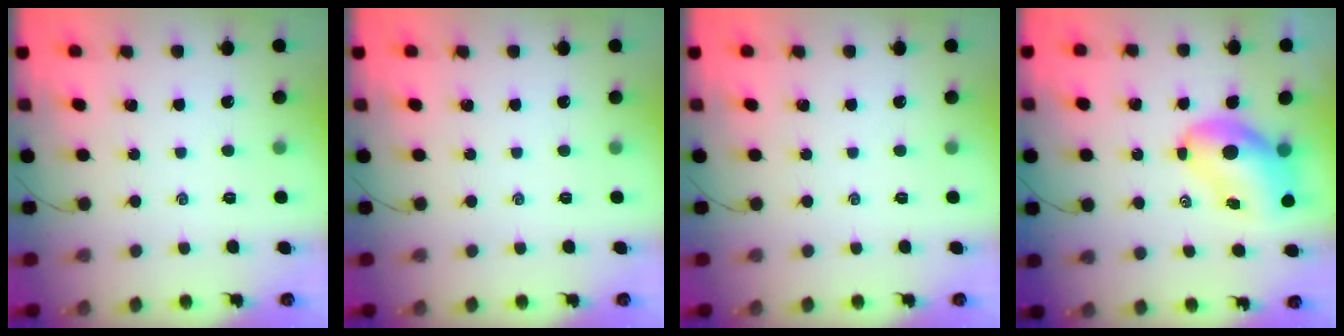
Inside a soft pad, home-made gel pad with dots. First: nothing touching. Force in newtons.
{"total": 0.0}
{"total": 0.0}
{"total": 10.0, "press": 9.5, "slide": 3.1}